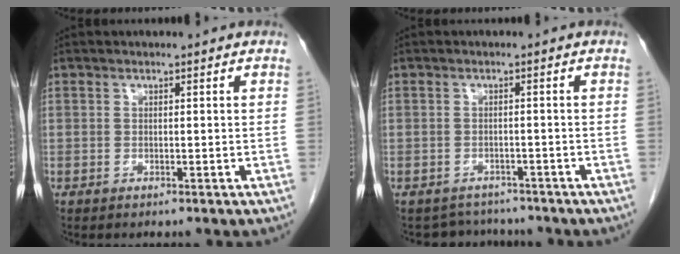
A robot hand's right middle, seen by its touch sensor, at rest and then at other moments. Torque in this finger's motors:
{"motor_torque": [-0.13, -0.07, -0.09, -0.02]}